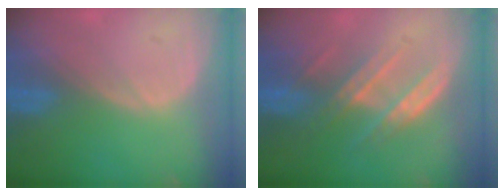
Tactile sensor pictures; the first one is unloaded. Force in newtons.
{"total": 7.1, "press": 6.5, "slide": 3.0}